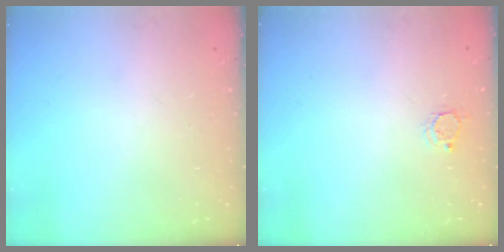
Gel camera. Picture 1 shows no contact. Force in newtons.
{"total": 2.9, "press": 2.8, "slide": 0.4}